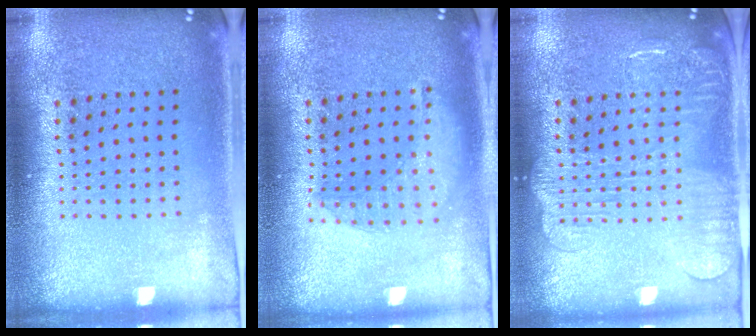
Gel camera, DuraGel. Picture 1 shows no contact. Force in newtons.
{"total": 1.3, "press": 1.3, "slide": 0.4}
{"total": 2.1, "press": 1.9, "slide": 0.9}